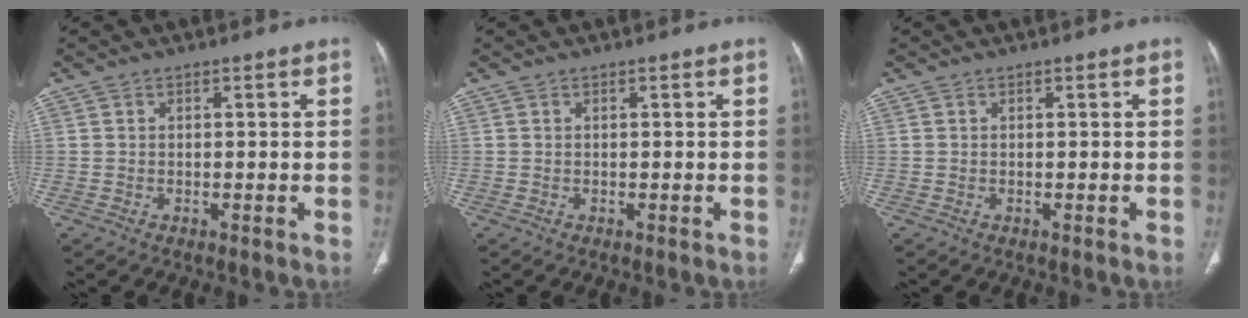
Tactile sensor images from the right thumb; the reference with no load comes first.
{"total": 0.0}
{"total": 0.0}